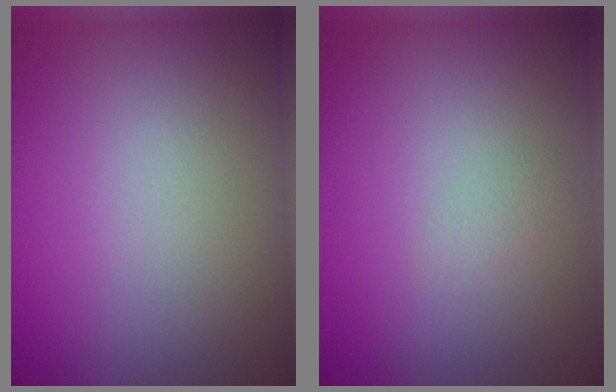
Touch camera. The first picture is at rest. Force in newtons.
{"total": 0.8, "press": 0.8, "slide": 0.0}